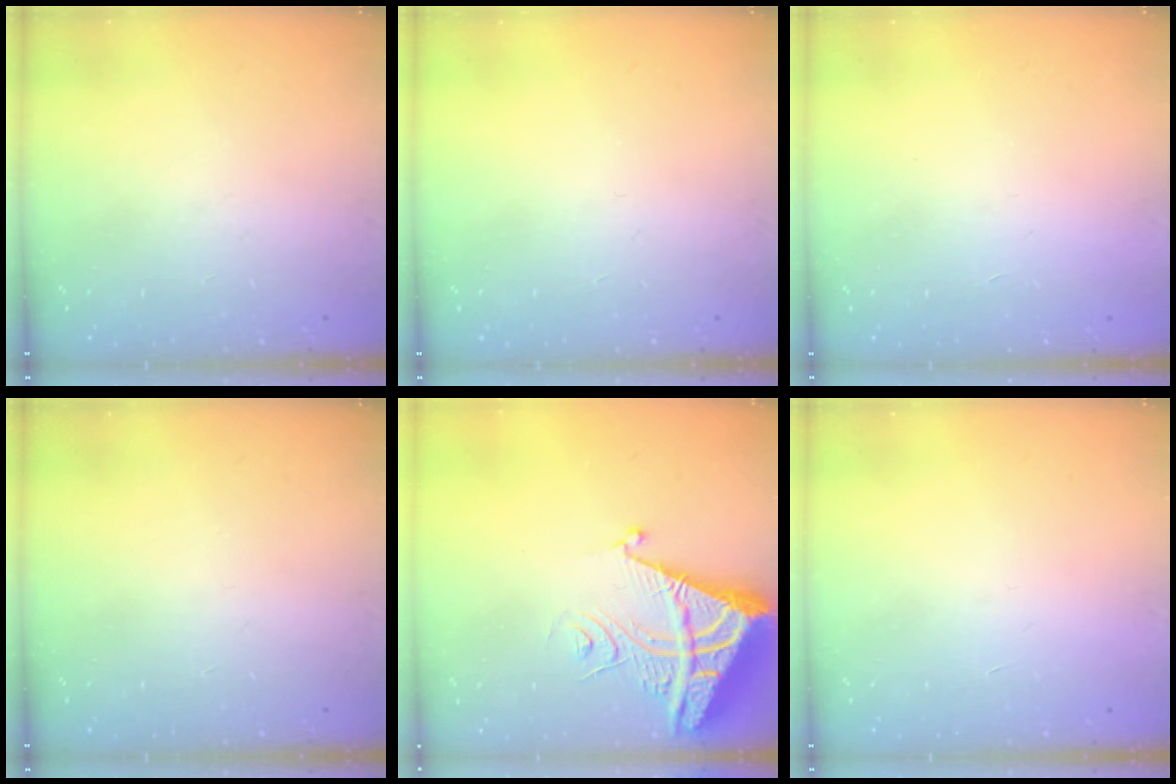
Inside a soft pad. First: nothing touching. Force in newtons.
{"total": 0.0}
{"total": 1.6, "press": 1.6, "slide": 0.1}
{"total": 0.0}
{"total": 8.5, "press": 8.4, "slide": 0.9}
{"total": 1.7, "press": 1.7, "slide": 0.1}